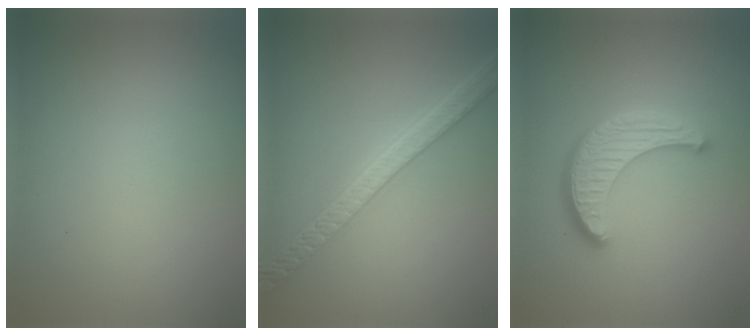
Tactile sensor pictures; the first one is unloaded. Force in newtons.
{"total": 5.4, "press": 4.2, "slide": 3.5}
{"total": 4.5, "press": 3.8, "slide": 2.5}